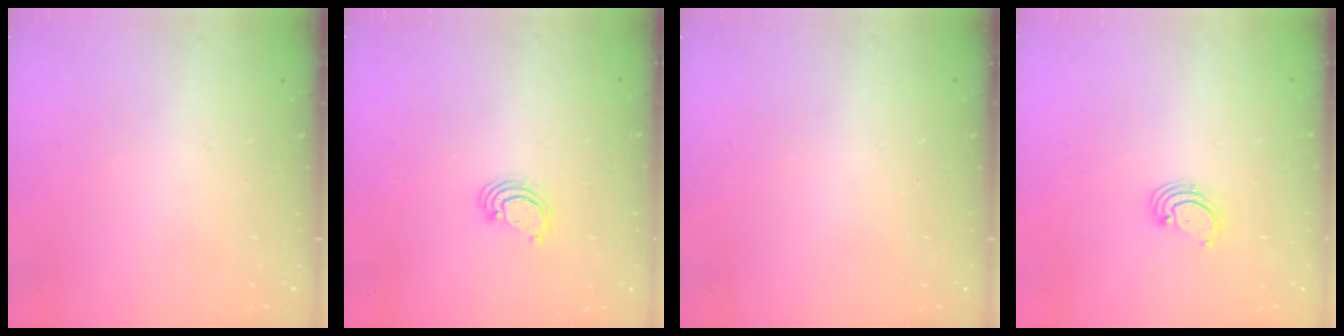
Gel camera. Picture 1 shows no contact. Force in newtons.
{"total": 2.5, "press": 2.5, "slide": 0.2}
{"total": 0.0}
{"total": 2.7, "press": 2.6, "slide": 0.6}